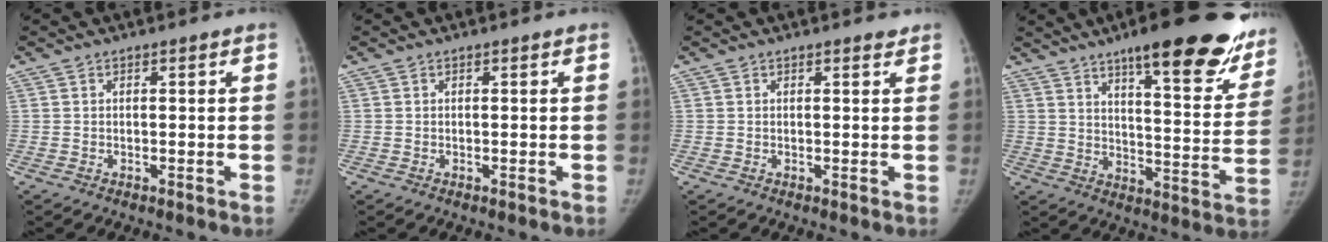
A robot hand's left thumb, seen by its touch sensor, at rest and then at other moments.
{"total": 0.0}
{"total": 0.8, "force": [0.7, 0.3, 0.3], "torque": [-0.004, -0.006, 0.008]}
{"total": 25.7, "force": [17.0, 6.8, 18.0], "torque": [-0.203, -0.070, 0.224]}